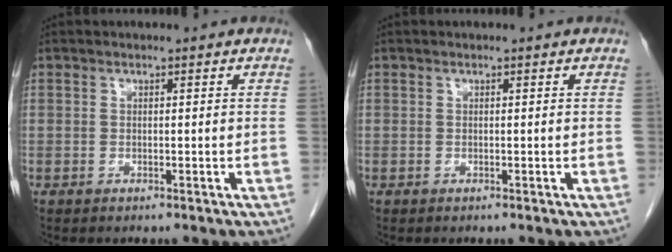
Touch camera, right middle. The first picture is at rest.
{"total": 0.0}